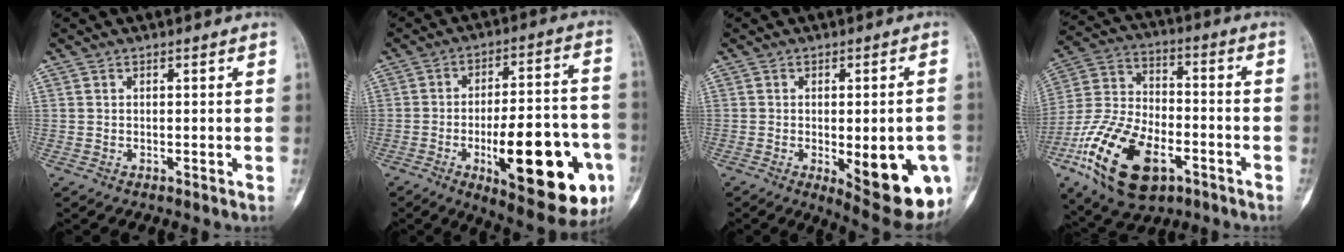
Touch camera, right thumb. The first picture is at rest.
{"total": 25.0, "force": [-8.2, 8.8, 21.9], "torque": [-0.269, 0.018, -0.102]}
{"total": 16.8, "force": [-4.5, 5.9, 15.1], "torque": [-0.146, -0.001, -0.034]}
{"total": 21.1, "force": [-9.2, 11.5, 15.1], "torque": [-0.284, 0.036, -0.160]}